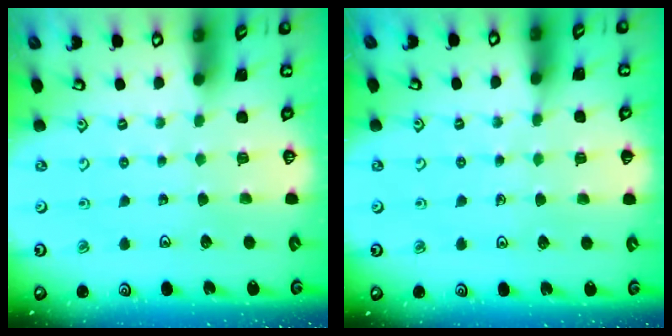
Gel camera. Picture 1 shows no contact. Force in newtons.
{"total": 3.8, "press": 3.8, "slide": 0.7}